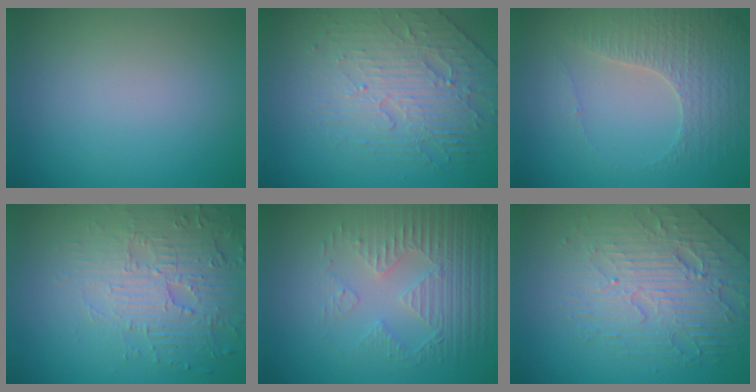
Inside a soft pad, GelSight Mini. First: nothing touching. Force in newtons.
{"total": 4.3, "press": 4.0, "slide": 1.7}
{"total": 3.2, "press": 3.1, "slide": 0.8}
{"total": 4.1, "press": 4.1, "slide": 0.5}
{"total": 4.0, "press": 3.6, "slide": 1.8}
{"total": 5.9, "press": 4.5, "slide": 3.8}